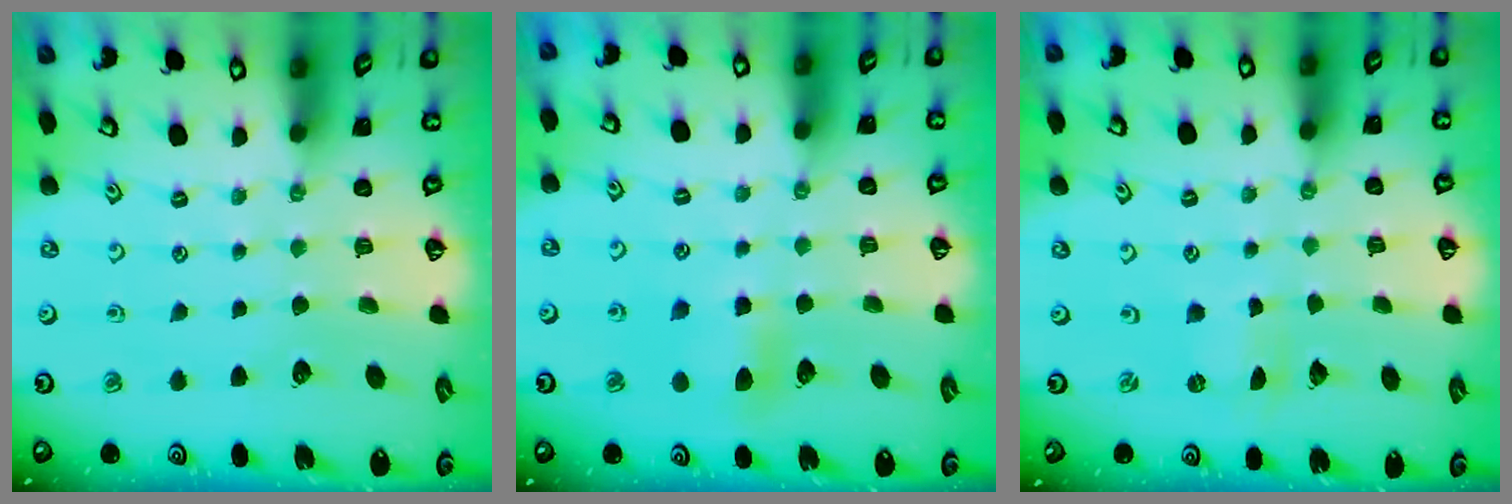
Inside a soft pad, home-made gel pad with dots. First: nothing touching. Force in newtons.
{"total": 6.6, "press": 6.6, "slide": 0.6}
{"total": 0.0}